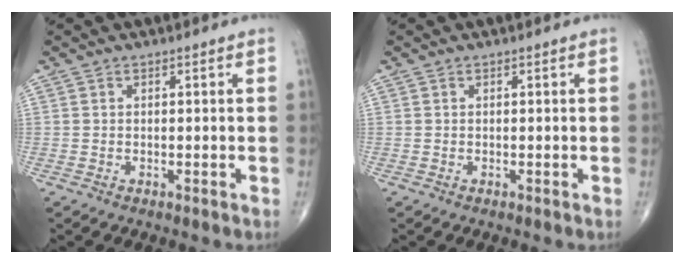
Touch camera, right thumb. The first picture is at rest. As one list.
[{"total": 0.0}]